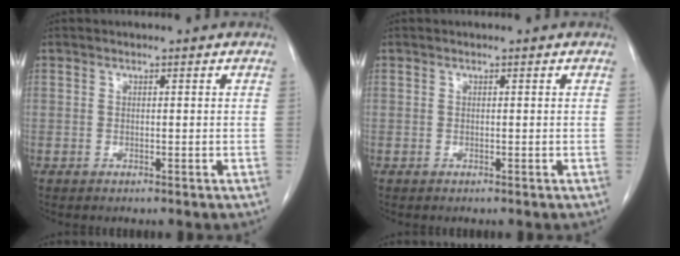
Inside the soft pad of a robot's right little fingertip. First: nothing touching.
{"total": 0.0}